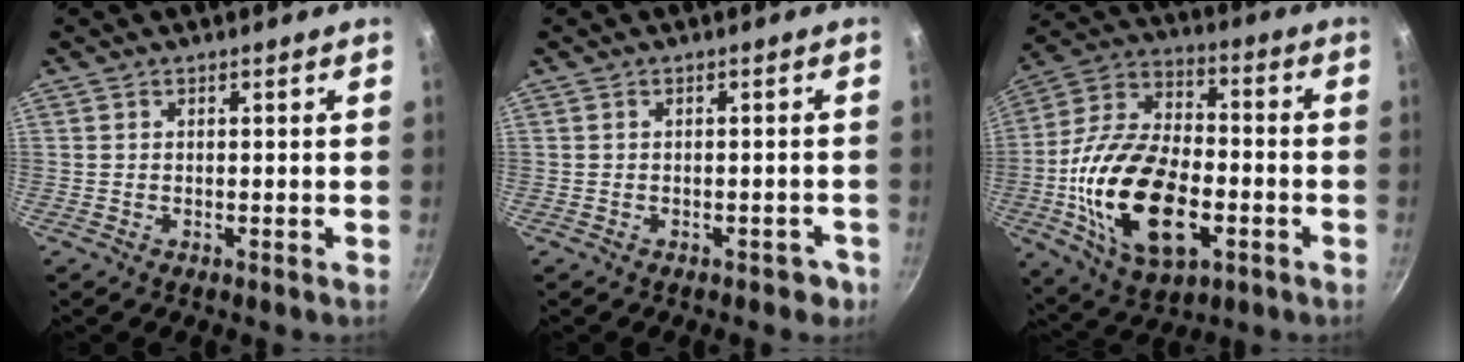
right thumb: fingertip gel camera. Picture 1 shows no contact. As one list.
[{"total": 2.4, "force": [-1.4, 1.6, 1.1], "torque": [0.007, 0.028, 0.003]}, {"total": 24.0, "force": [-5.7, 13.7, 18.8], "torque": [-0.344, 0.027, -0.100]}]